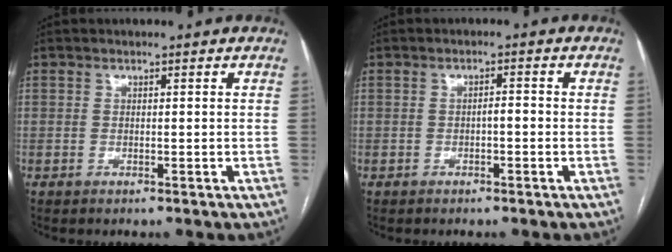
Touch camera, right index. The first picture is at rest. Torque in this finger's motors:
{"motor_torque": [0.45, 0.01, 0.26, 0.05]}